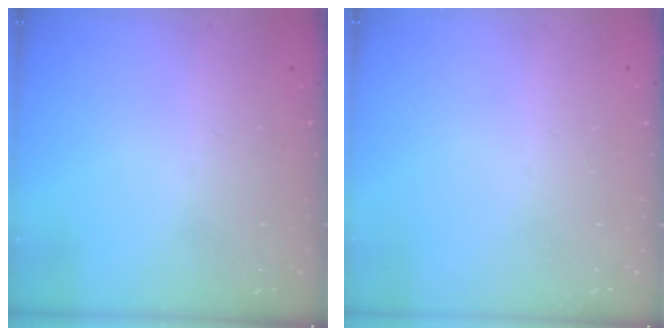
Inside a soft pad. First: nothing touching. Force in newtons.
{"total": 0.0}